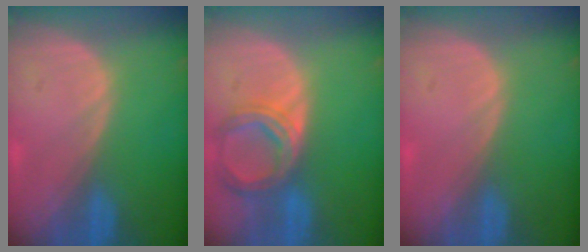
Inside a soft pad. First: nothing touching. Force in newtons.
{"total": 6.8, "press": 6.2, "slide": 2.6}
{"total": 0.5, "press": 0.0, "slide": 0.5}